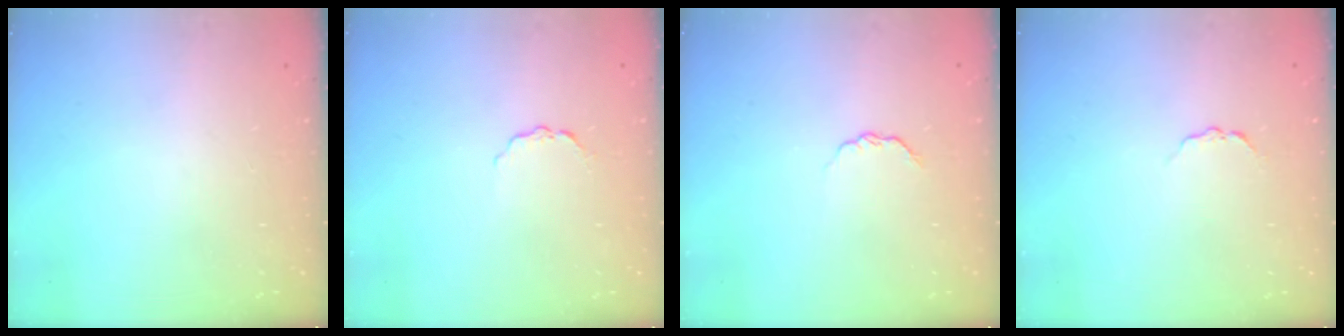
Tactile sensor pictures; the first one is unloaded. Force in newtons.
{"total": 3.4, "press": 3.4, "slide": 0.5}
{"total": 3.2, "press": 3.2, "slide": 0.4}
{"total": 3.2, "press": 3.1, "slide": 0.4}